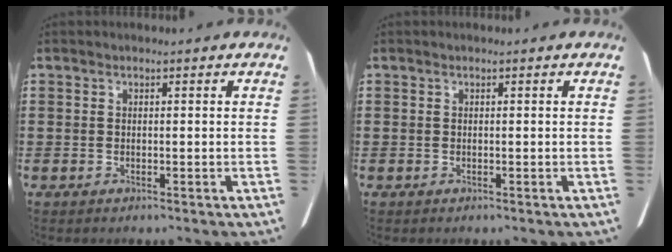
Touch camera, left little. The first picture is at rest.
{"total": 0.0}